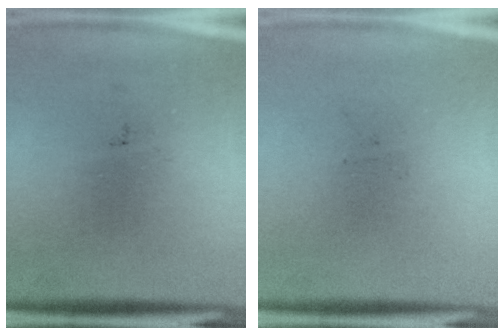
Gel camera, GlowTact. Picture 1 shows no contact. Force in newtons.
{"total": 0.0}